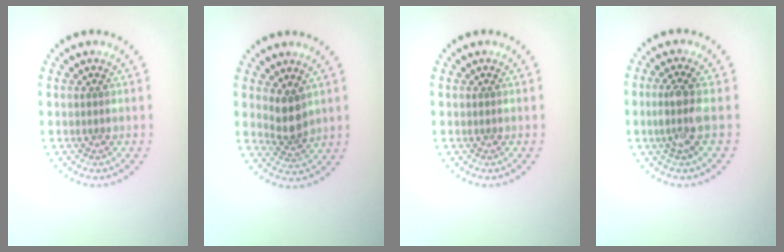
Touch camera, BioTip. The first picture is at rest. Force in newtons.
{"total": 2.5, "press": 2.1, "slide": 1.4}
{"total": 0.0}
{"total": 2.8, "press": 2.2, "slide": 1.8}